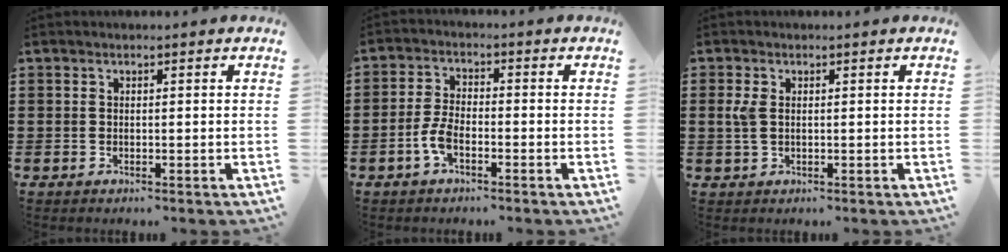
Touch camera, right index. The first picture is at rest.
{"total": 4.2, "force": [-1.7, 1.9, 3.3], "torque": [-0.084, -0.005, -0.038]}
{"total": 2.7, "force": [0.4, 1.6, 2.2], "torque": [-0.063, 0.002, 0.002]}